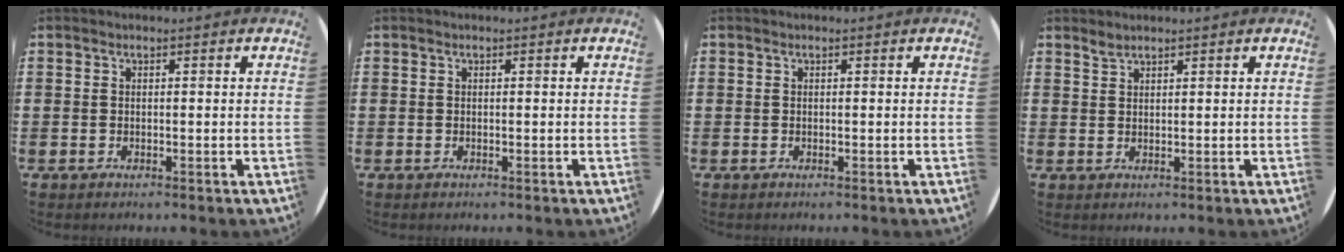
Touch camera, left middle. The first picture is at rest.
{"total": 0.0}
{"total": 0.0}
{"total": 1.2, "force": [1.2, 0.2, 0.1], "torque": [-0.003, 0.000, 0.024]}